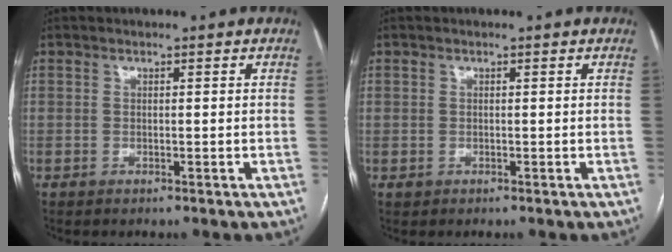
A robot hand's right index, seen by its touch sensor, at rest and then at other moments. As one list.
[{"total": 0.7, "force": [0.0, 0.7, 0.0], "torque": [0.001, 0.004, 0.000]}]